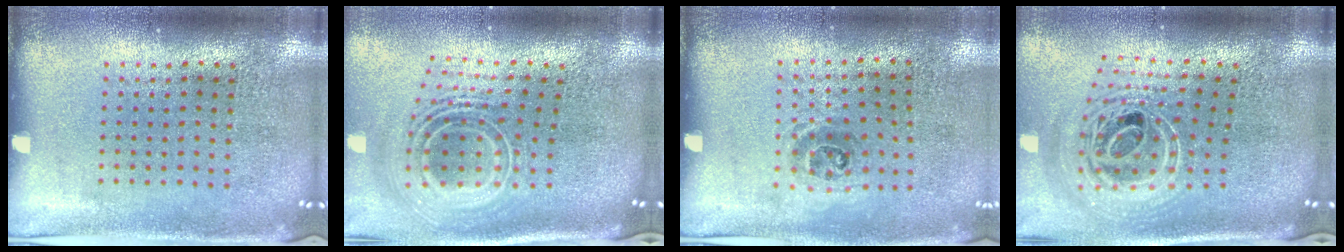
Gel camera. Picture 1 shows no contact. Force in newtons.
{"total": 2.8, "press": 1.8, "slide": 2.2}
{"total": 0.9, "press": 0.7, "slide": 0.7}
{"total": 2.7, "press": 1.8, "slide": 2.0}